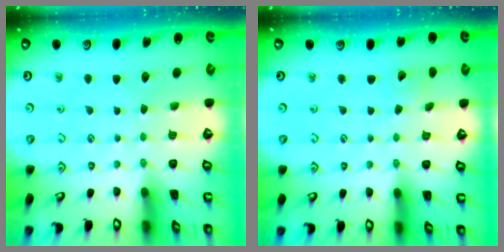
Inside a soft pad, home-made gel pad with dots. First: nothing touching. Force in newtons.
{"total": 2.1, "press": 2.1, "slide": 0.2}